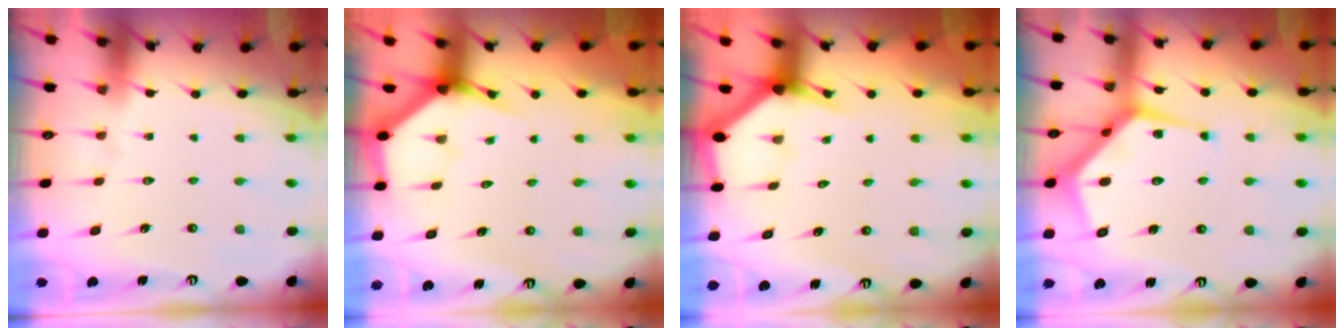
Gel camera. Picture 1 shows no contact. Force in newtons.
{"total": 3.9, "press": 3.9, "slide": 0.3}
{"total": 2.6, "press": 2.6, "slide": 0.1}
{"total": 11.7, "press": 11.6, "slide": 0.8}